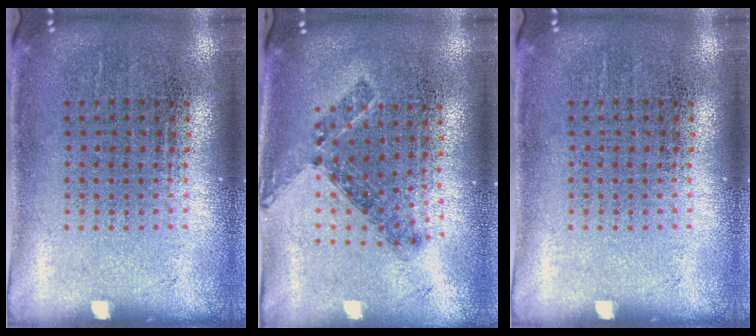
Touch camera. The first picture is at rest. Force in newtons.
{"total": 0.8, "press": 0.8, "slide": 0.3}
{"total": 0.0}